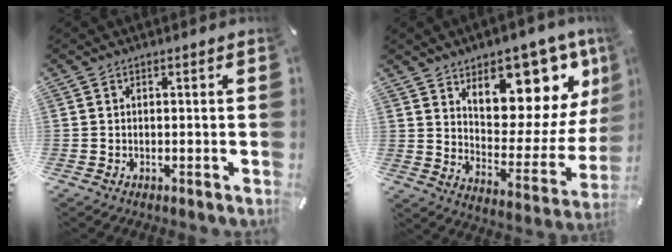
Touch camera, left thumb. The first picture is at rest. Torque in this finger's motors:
{"motor_torque": [3.09, 1.92, 1.43, -1.35, 0.20]}